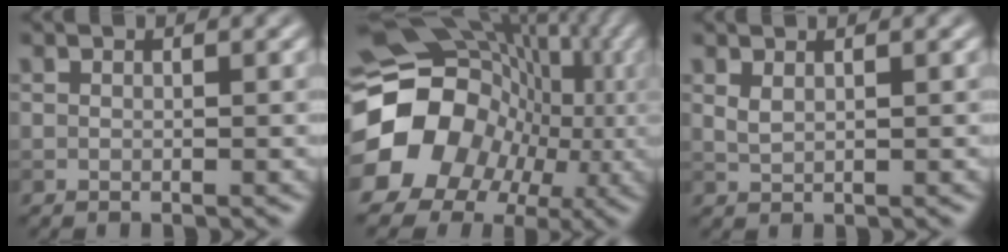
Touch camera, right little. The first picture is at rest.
{"total": 19.9, "force": [-3.0, 17.7, 8.6], "torque": [-0.169, -0.015, -0.069]}
{"total": 1.1, "force": [0.9, 0.2, 0.6], "torque": [-0.019, 0.002, 0.021]}